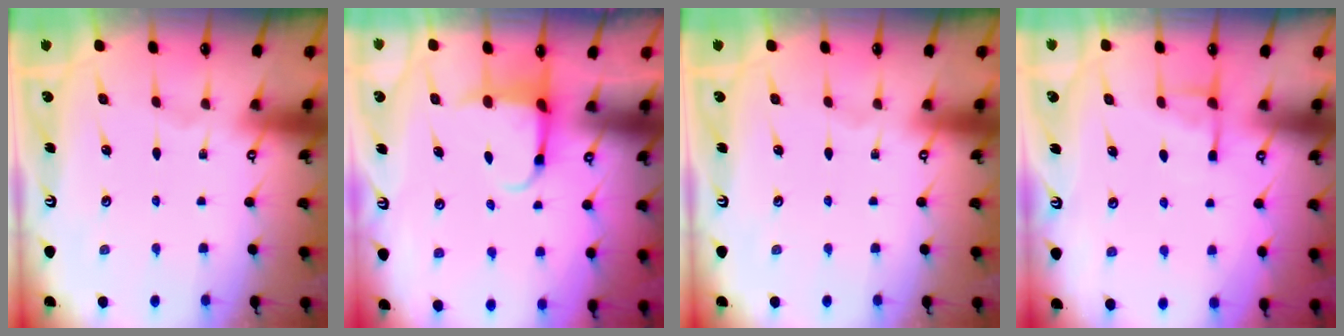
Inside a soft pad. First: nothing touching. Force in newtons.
{"total": 3.9, "press": 3.7, "slide": 1.2}
{"total": 0.0}
{"total": 5.4, "press": 5.4, "slide": 0.2}